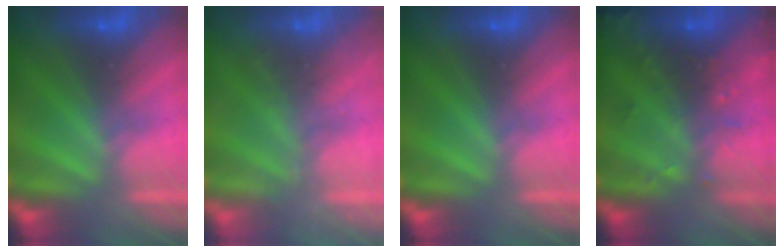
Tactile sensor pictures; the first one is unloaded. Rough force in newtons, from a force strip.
{"total": 1.7}
{"total": 0.0}
{"total": 8.6}